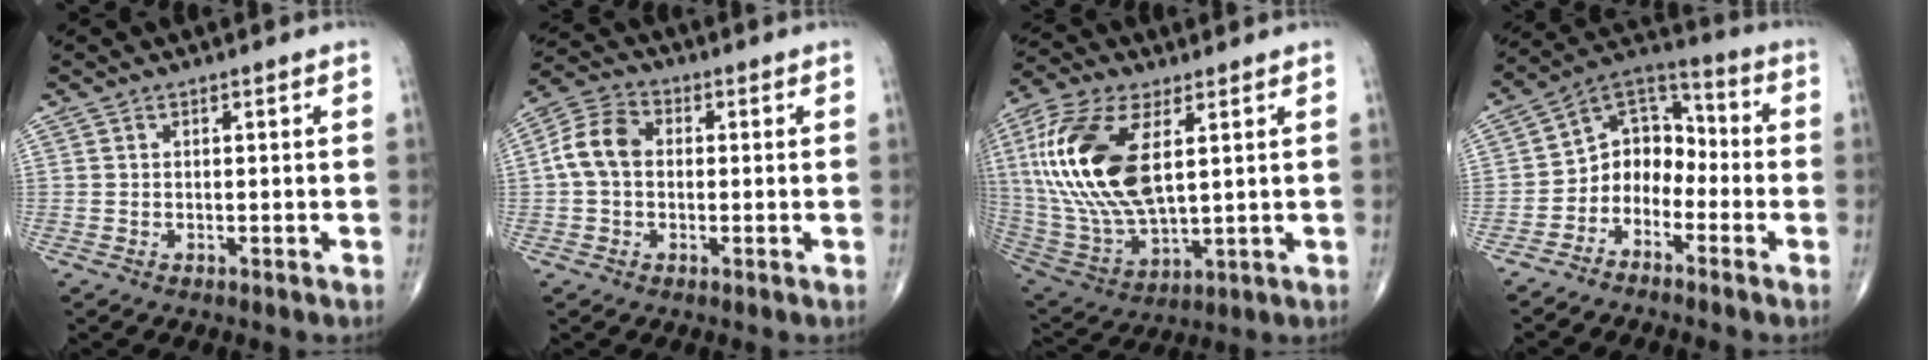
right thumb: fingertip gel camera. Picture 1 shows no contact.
{"total": 7.6, "force": [0.1, 5.5, 5.2], "torque": [-0.097, 0.026, -0.008]}
{"total": 22.7, "force": [5.2, 11.1, 19.1], "torque": [-0.412, -0.020, 0.100]}
{"total": 9.3, "force": [-3.7, 7.3, 4.3], "torque": [-0.033, 0.073, -0.087]}